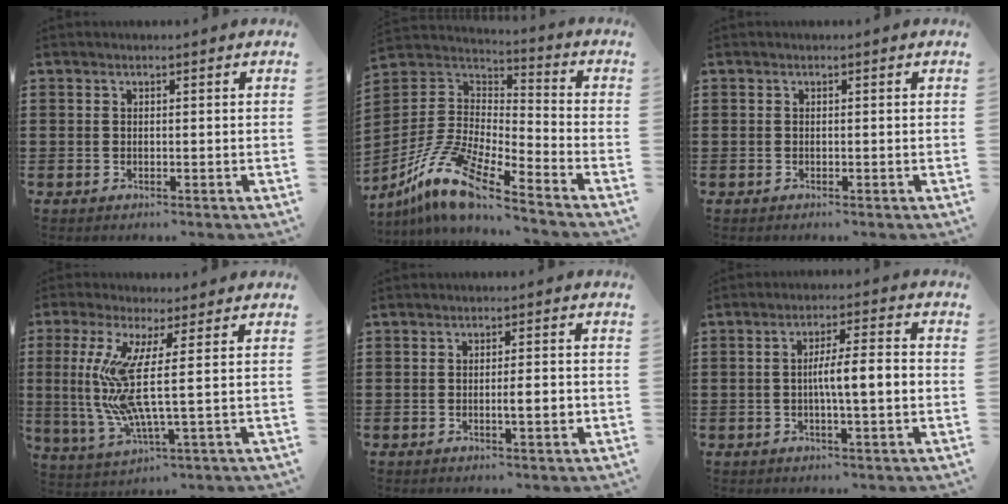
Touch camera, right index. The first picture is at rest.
{"total": 12.6, "force": [-9.2, 3.0, 8.1], "torque": [-0.199, 0.006, -0.189]}
{"total": 0.0}
{"total": 11.0, "force": [1.4, 0.2, 10.9], "torque": [-0.249, -0.037, 0.015]}
{"total": 3.2, "force": [-0.6, 0.5, 3.1], "torque": [-0.052, -0.002, -0.012]}
{"total": 5.8, "force": [-0.7, 0.7, 5.7], "torque": [-0.101, 0.001, -0.018]}